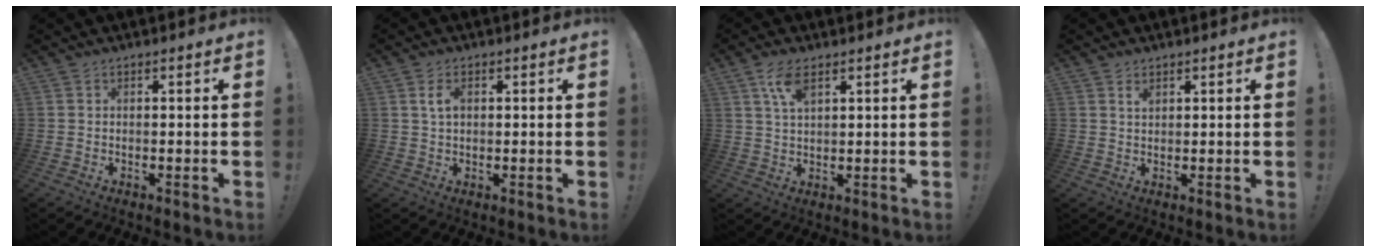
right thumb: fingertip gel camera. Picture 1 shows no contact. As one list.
[{"total": 3.6, "force": [1.0, 2.2, 2.8], "torque": [-0.053, 0.005, 0.016]}, {"total": 6.0, "force": [3.3, 2.3, 4.4], "torque": [-0.085, -0.008, 0.060]}, {"total": 1.6, "force": [1.1, 0.9, 0.8], "torque": [-0.005, -0.005, 0.019]}]